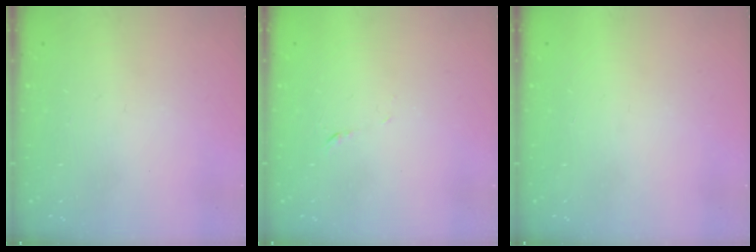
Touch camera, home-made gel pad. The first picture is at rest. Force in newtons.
{"total": 4.4, "press": 4.3, "slide": 0.8}
{"total": 1.5, "press": 1.5, "slide": 0.1}